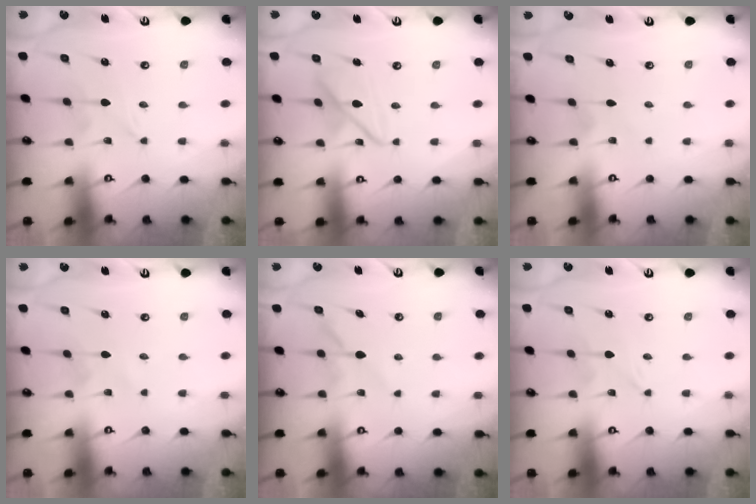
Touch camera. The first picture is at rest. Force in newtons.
{"total": 10.8, "press": 10.7, "slide": 1.0}
{"total": 2.2, "press": 2.2, "slide": 0.3}
{"total": 0.6, "press": 0.6, "slide": 0.1}
{"total": 5.0, "press": 5.0, "slide": 0.4}
{"total": 0.0}